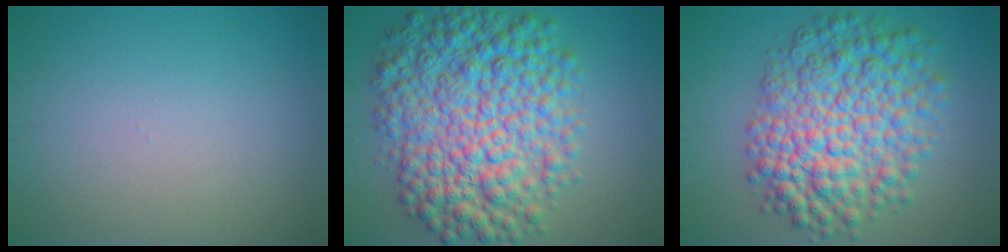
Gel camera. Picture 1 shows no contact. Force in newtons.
{"total": 11.3, "press": 11.3, "slide": 0.1}
{"total": 9.4, "press": 9.4, "slide": 0.2}